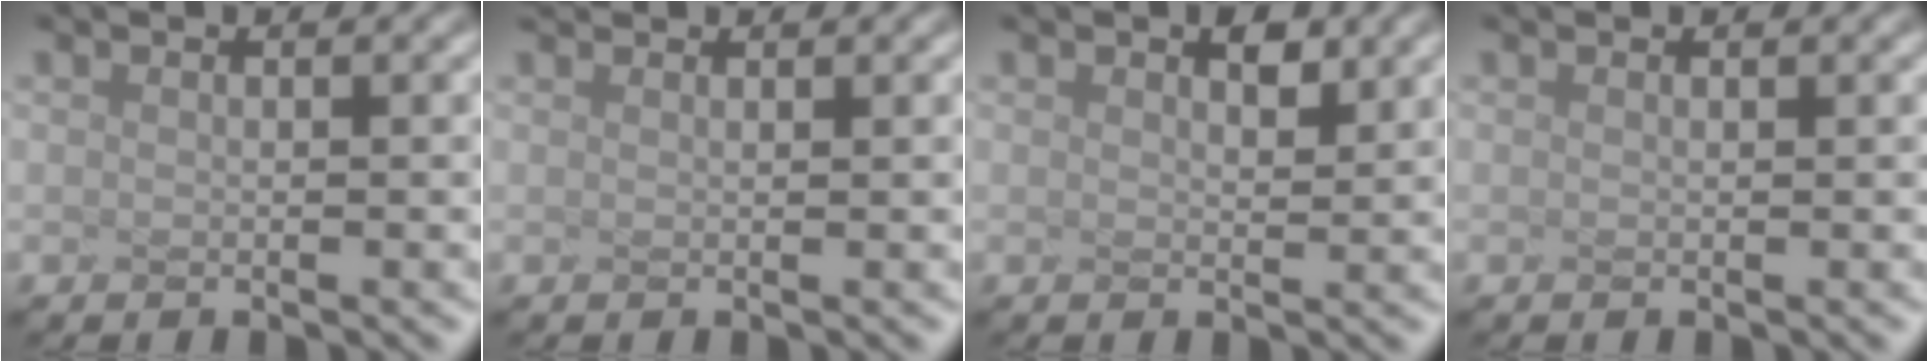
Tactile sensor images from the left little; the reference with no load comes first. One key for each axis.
{"total": 1.3, "fx": 1.2, "fy": 0.3, "fz": 0.5, "tx": 0.000, "ty": 0.015, "tz": 0.005}
{"total": 0.6, "fx": 0.2, "fy": -0.6, "fz": -0.1, "tx": -0.018, "ty": 0.000, "tz": 0.027}
{"total": 0.0}